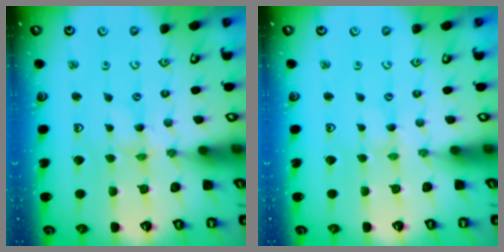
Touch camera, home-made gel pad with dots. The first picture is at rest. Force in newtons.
{"total": 0.0}